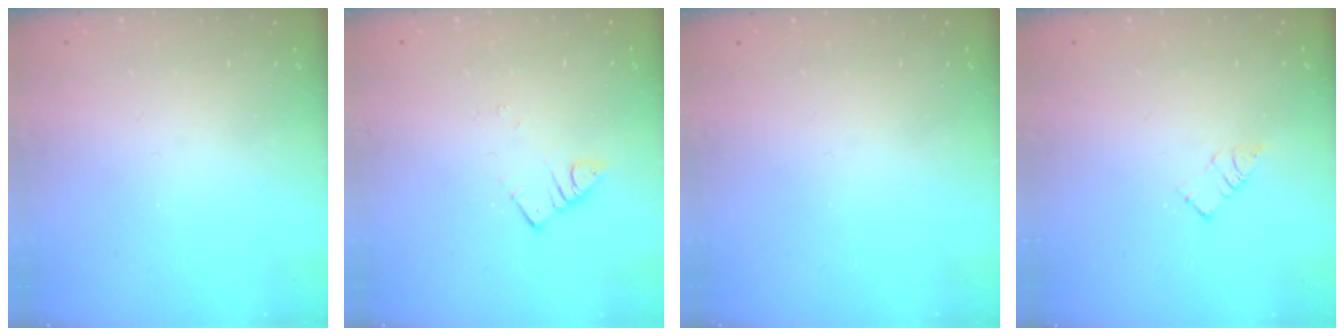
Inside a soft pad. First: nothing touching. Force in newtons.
{"total": 2.5, "press": 2.5, "slide": 0.3}
{"total": 0.0}
{"total": 3.7, "press": 3.7, "slide": 0.2}